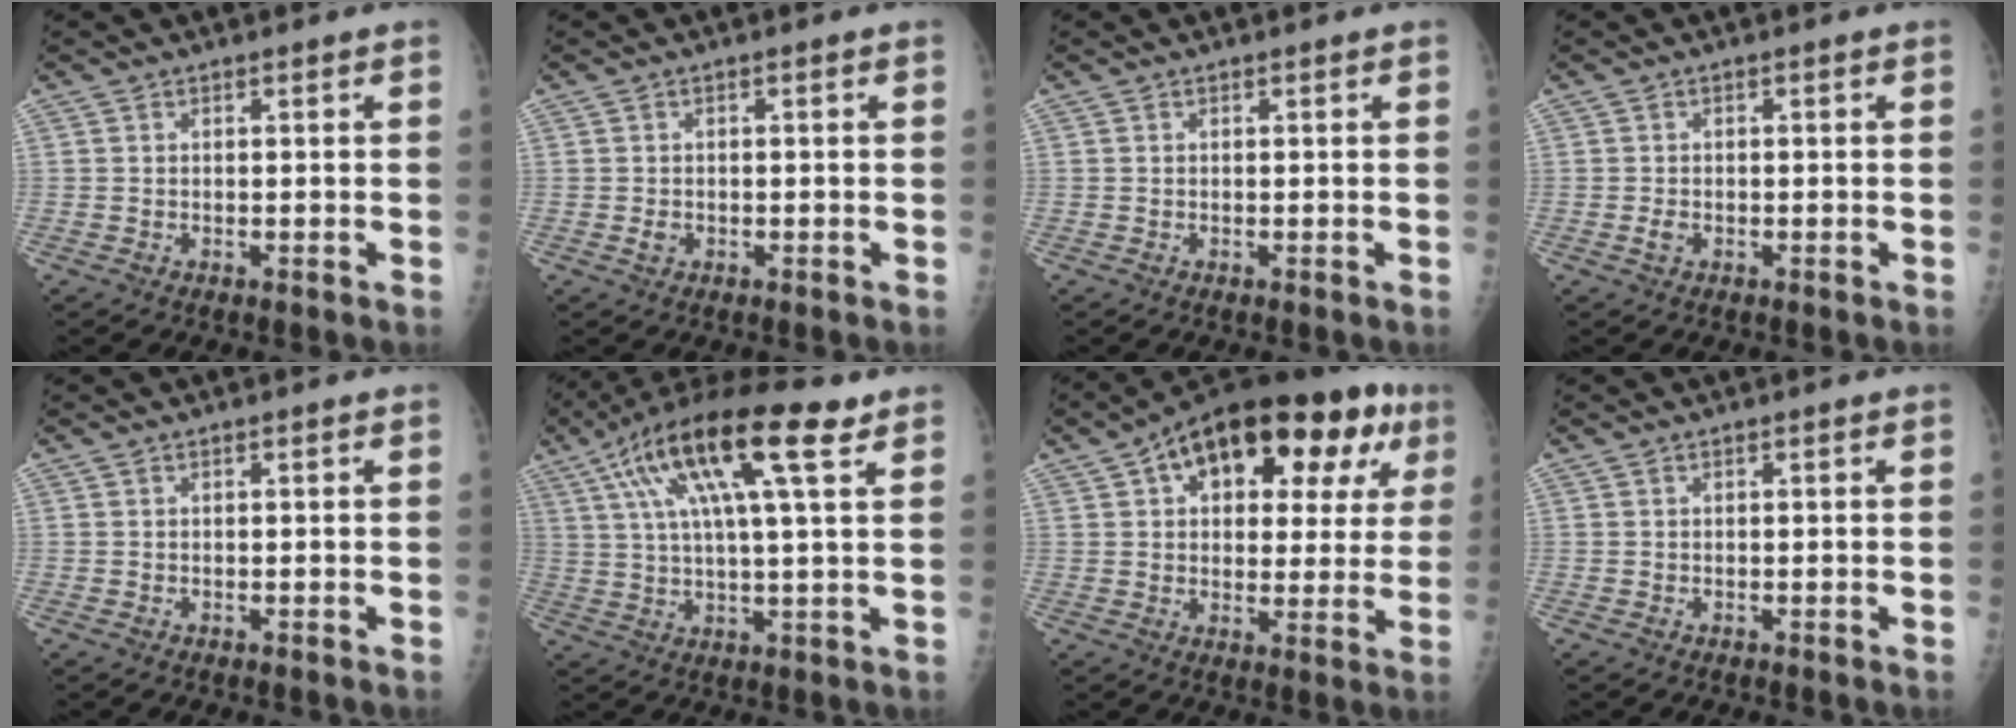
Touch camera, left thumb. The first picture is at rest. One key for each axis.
{"total": 1.1, "fx": -0.4, "fy": 0.9, "fz": 0.6, "tx": -0.007, "ty": 0.003, "tz": -0.006}
{"total": 0.0}
{"total": 1.2, "fx": -0.5, "fy": 0.8, "fz": 0.8, "tx": -0.016, "ty": 0.002, "tz": -0.012}
{"total": 0.0}
{"total": 18.9, "fx": 8.8, "fy": 4.4, "fz": 16.1, "tx": -0.292, "ty": 0.011, "tz": 0.148}
{"total": 23.7, "fx": 9.5, "fy": 12.4, "fz": 17.8, "tx": -0.220, "ty": 0.028, "tz": 0.131}
{"total": 0.0}